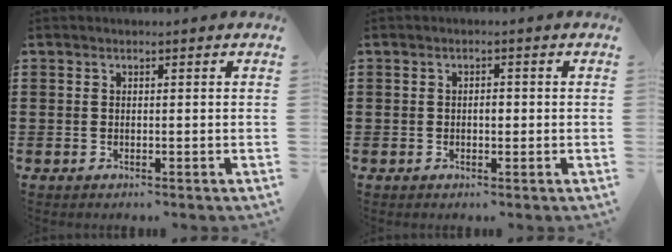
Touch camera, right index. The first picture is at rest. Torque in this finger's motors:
{"motor_torque": [0.38, -0.24, 0.02, 0.04]}